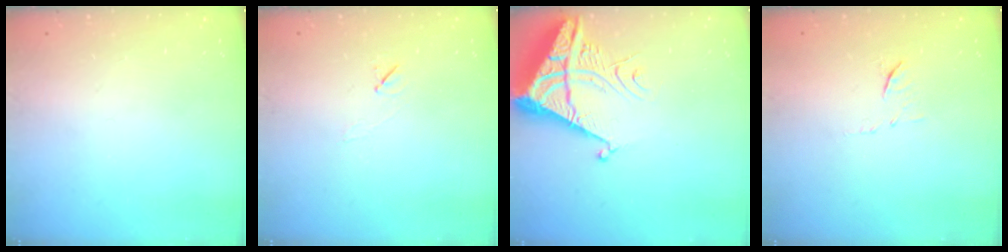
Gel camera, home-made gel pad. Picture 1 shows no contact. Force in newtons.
{"total": 4.8, "press": 4.4, "slide": 2.0}
{"total": 8.5, "press": 8.4, "slide": 0.9}
{"total": 6.0, "press": 6.0, "slide": 0.6}